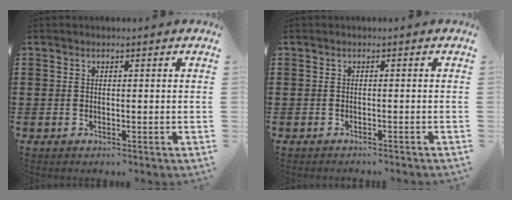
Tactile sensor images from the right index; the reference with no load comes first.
{"total": 0.7, "force": [-0.7, 0.0, 0.1], "torque": [-0.003, -0.002, -0.013]}